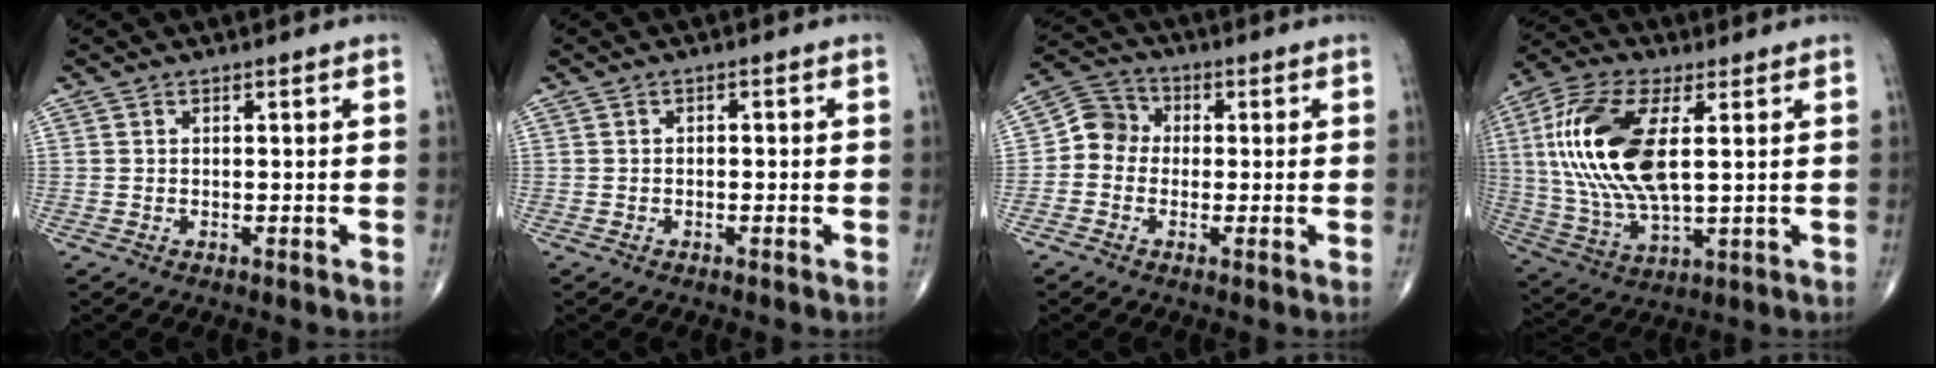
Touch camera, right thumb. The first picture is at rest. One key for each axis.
{"total": 0.7, "fx": -0.3, "fy": 0.5, "fz": 0.4, "tx": 0.005, "ty": 0.003, "tz": -0.010}
{"total": 5.9, "fx": -0.6, "fy": 5.3, "fz": 2.6, "tx": -0.025, "ty": 0.022, "tz": -0.028}
{"total": 19.4, "fx": 3.4, "fy": 8.7, "fz": 17.0, "tx": -0.363, "ty": -0.005, "tz": 0.063}